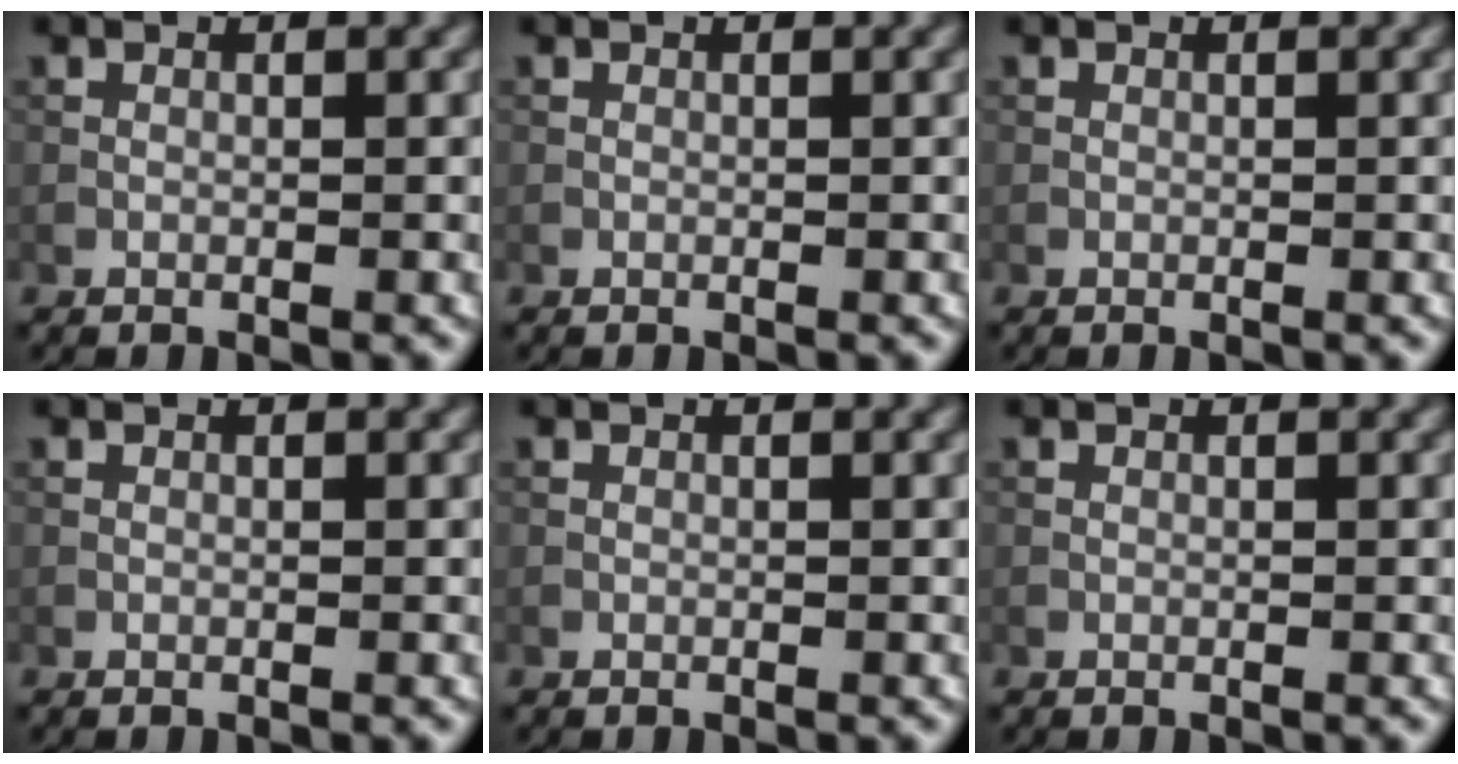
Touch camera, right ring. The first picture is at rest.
{"total": 0.0}
{"total": 0.0}
{"total": 0.0}
{"total": 0.0}
{"total": 0.0}